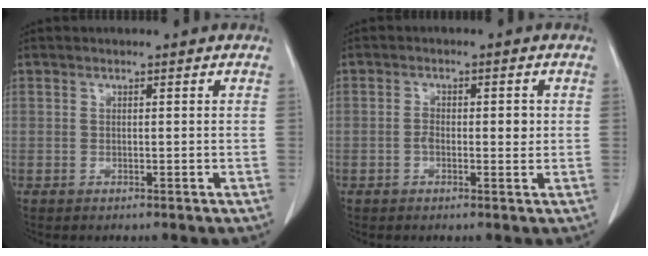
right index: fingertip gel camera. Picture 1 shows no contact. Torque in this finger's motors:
{"motor_torque": [0.14, -0.06, 0.02, 0.02]}